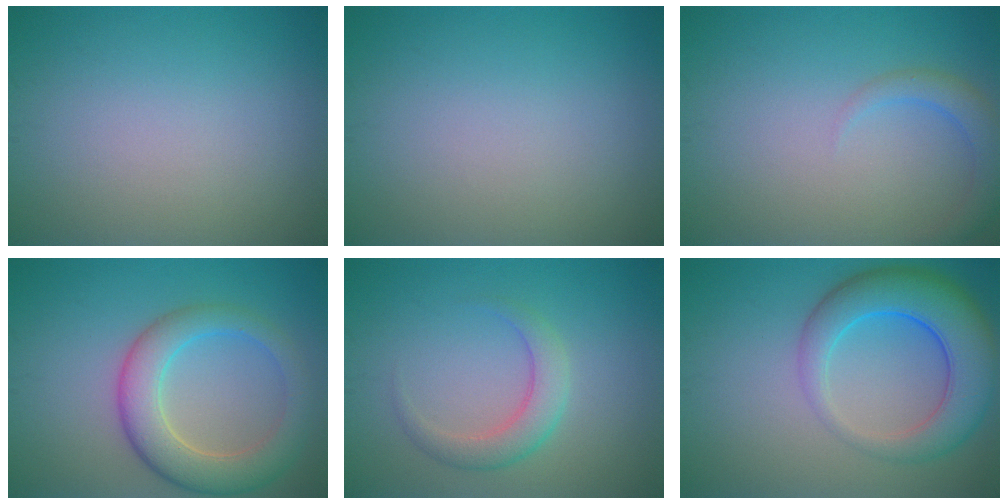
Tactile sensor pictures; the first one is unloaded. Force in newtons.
{"total": 0.0}
{"total": 2.4, "press": 2.4, "slide": 0.2}
{"total": 6.0, "press": 6.0, "slide": 0.4}
{"total": 2.8, "press": 2.8, "slide": 0.2}
{"total": 7.6, "press": 7.6, "slide": 0.4}